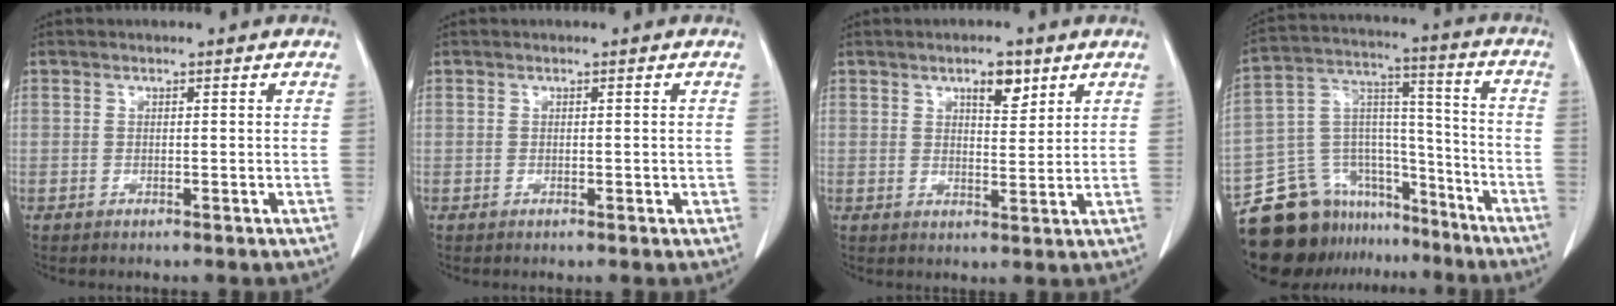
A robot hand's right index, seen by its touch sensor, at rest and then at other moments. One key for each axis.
{"total": 0.8, "fx": -0.1, "fy": 0.4, "fz": 0.7, "tx": -0.008, "ty": 0.000, "tz": 0.001}
{"total": 4.4, "fx": 2.6, "fy": 1.5, "fz": 3.2, "tx": -0.051, "ty": -0.003, "tz": 0.041}
{"total": 17.7, "fx": -14.1, "fy": 9.5, "fz": 5.1, "tx": -0.091, "ty": 0.076, "tz": -0.234}